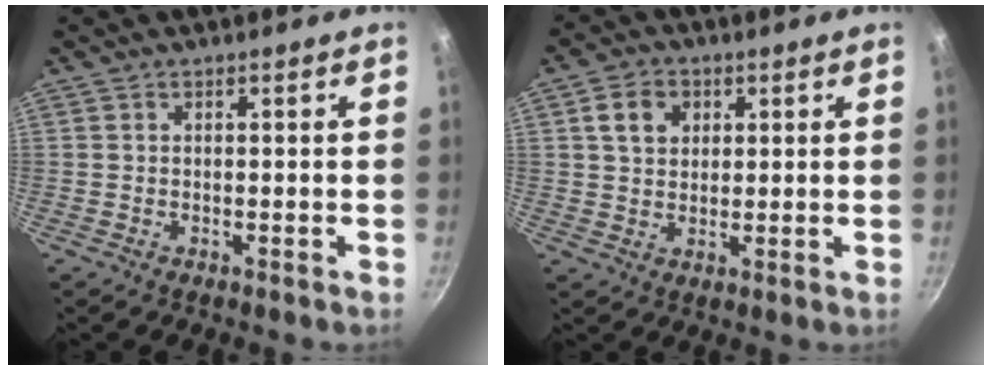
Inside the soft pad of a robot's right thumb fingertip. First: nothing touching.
{"total": 6.0, "force": [2.0, 4.8, 3.1], "torque": [-0.034, 0.005, 0.032]}